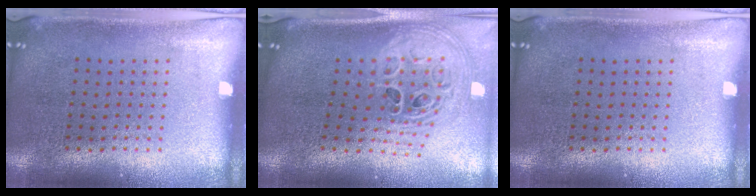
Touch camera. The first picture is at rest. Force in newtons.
{"total": 2.6, "press": 1.8, "slide": 1.8}
{"total": 0.0}